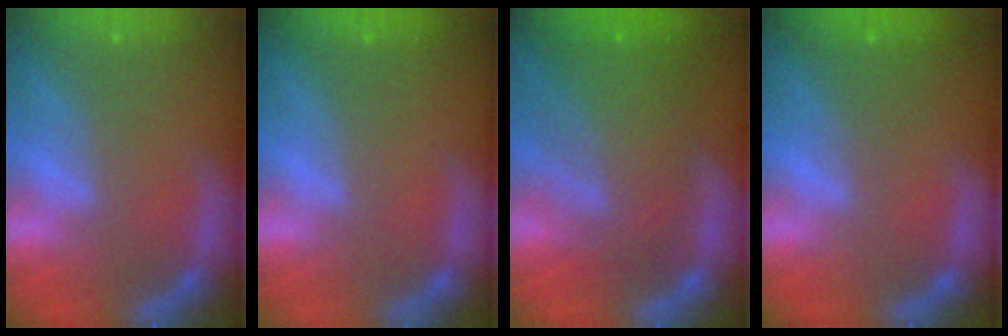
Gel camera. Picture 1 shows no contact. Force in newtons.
{"total": 0.0}
{"total": 8.6}
{"total": 1.4}